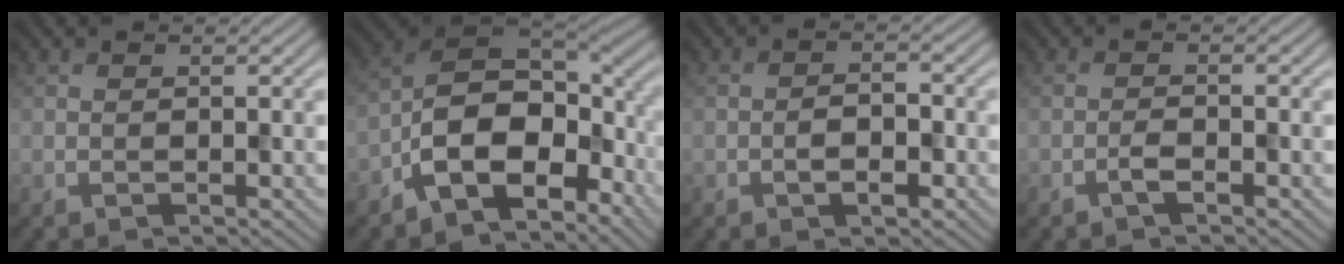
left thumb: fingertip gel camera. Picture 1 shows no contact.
{"total": 12.7, "force": [-5.1, 7.2, 9.2], "torque": [-0.162, -0.009, -0.107]}
{"total": 2.8, "force": [-1.2, 1.5, 2.1], "torque": [-0.032, 0.004, -0.026]}
{"total": 1.4, "force": [-0.9, 0.4, 1.0], "torque": [-0.022, 0.005, -0.022]}